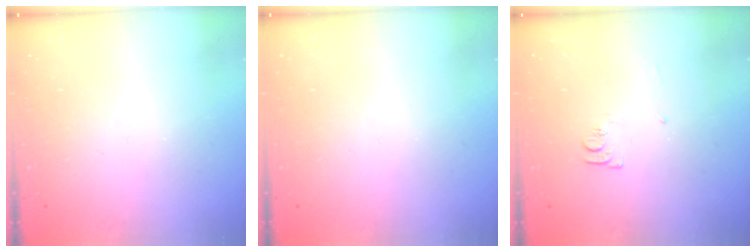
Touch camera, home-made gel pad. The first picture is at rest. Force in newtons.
{"total": 0.0}
{"total": 5.9, "press": 5.9, "slide": 0.5}